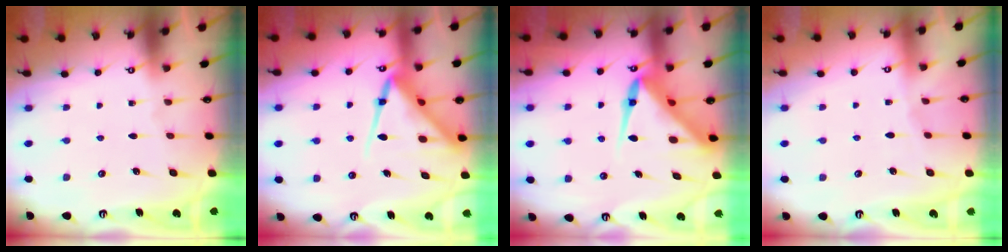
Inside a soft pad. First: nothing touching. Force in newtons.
{"total": 13.6, "press": 13.5, "slide": 1.2}
{"total": 10.8, "press": 10.8, "slide": 1.1}
{"total": 2.4, "press": 2.4, "slide": 0.4}